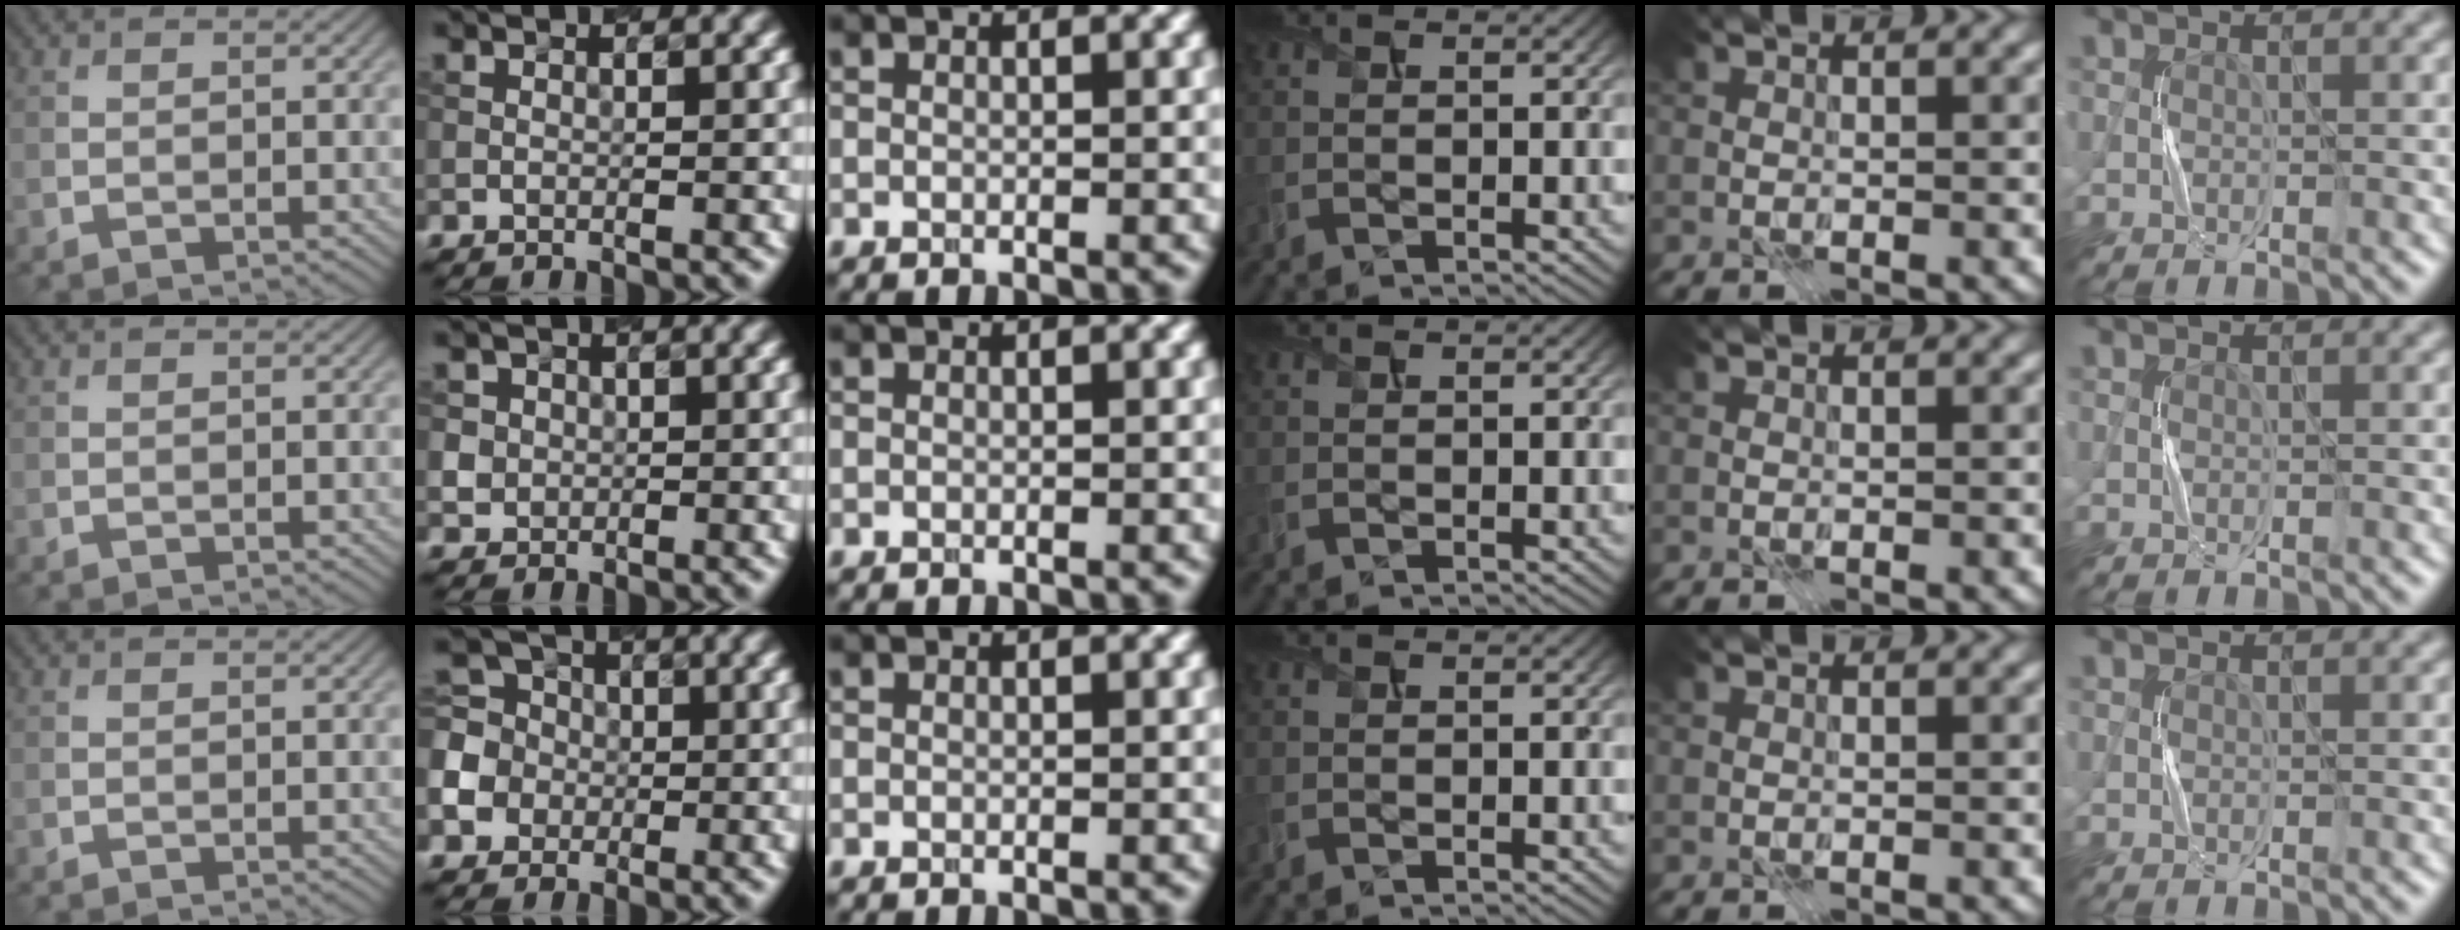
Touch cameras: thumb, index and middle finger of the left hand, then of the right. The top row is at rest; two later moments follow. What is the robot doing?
{"motion": "press", "object": "calculator"}